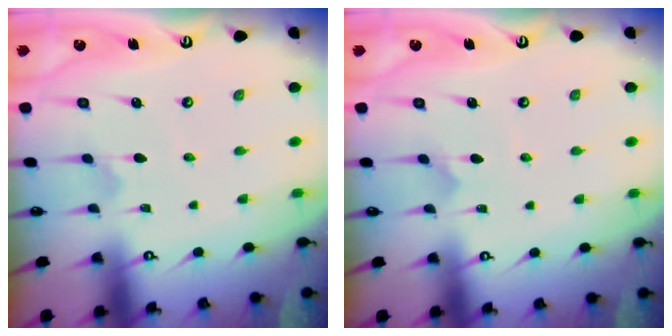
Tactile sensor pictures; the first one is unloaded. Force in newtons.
{"total": 1.2, "press": 1.2, "slide": 0.0}